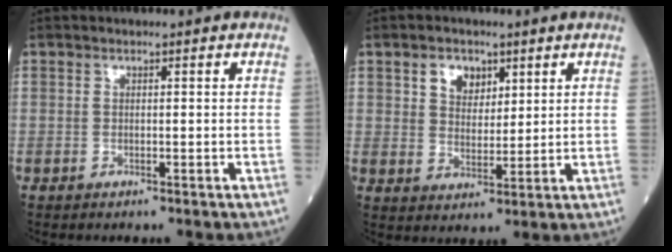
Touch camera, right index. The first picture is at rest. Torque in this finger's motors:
{"motor_torque": [0.33, 0.08, 0.16, 0.05]}